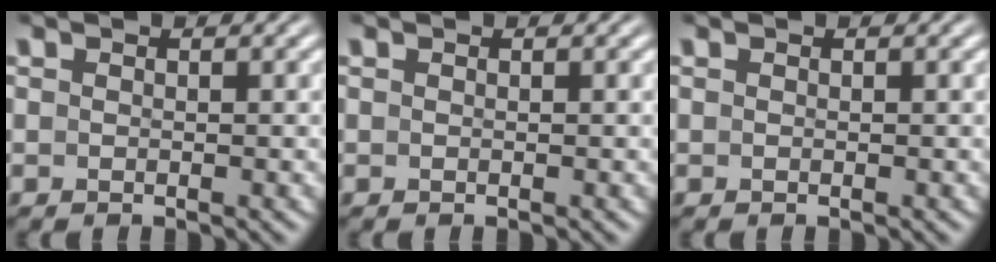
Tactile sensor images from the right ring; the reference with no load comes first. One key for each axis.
{"total": 0.0}
{"total": 0.0}